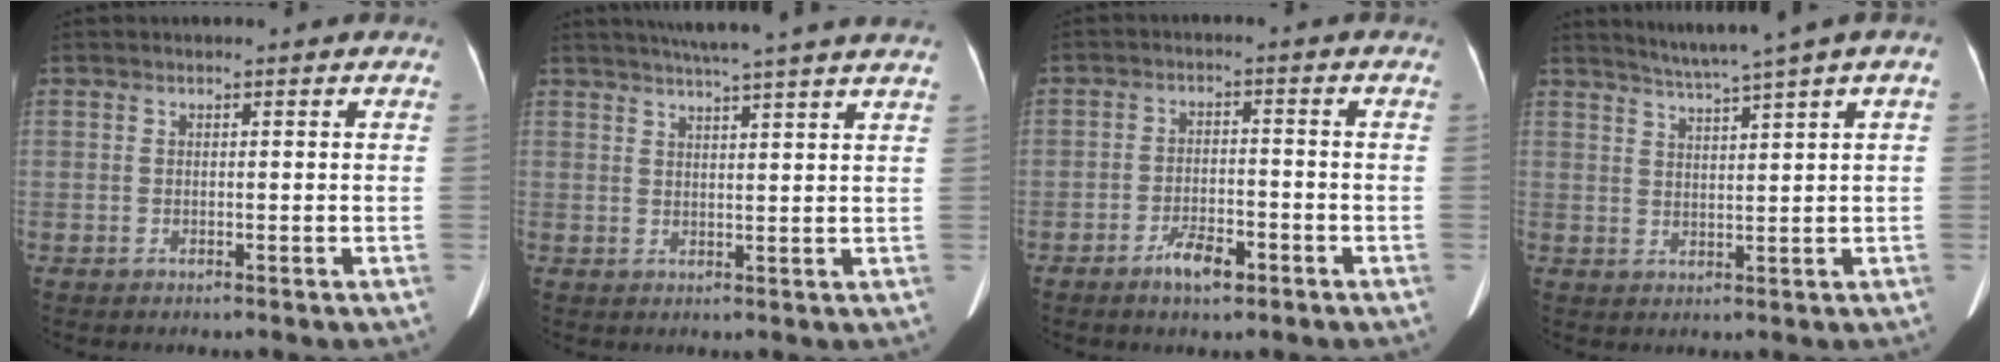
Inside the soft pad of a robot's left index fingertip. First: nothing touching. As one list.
[{"total": 12.8, "force": [11.0, -1.0, 6.5], "torque": [-0.103, 0.013, 0.135]}, {"total": 4.6, "force": [-3.1, 1.6, 3.0], "torque": [-0.059, -0.002, -0.052]}, {"total": 5.5, "force": [4.0, -1.3, 3.6], "torque": [-0.060, 0.008, 0.072]}]